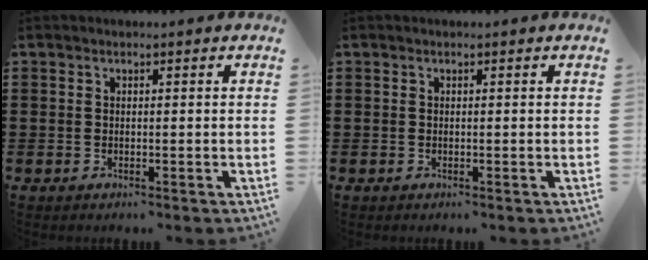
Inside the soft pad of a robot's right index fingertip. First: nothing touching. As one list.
[{"total": 0.0}]